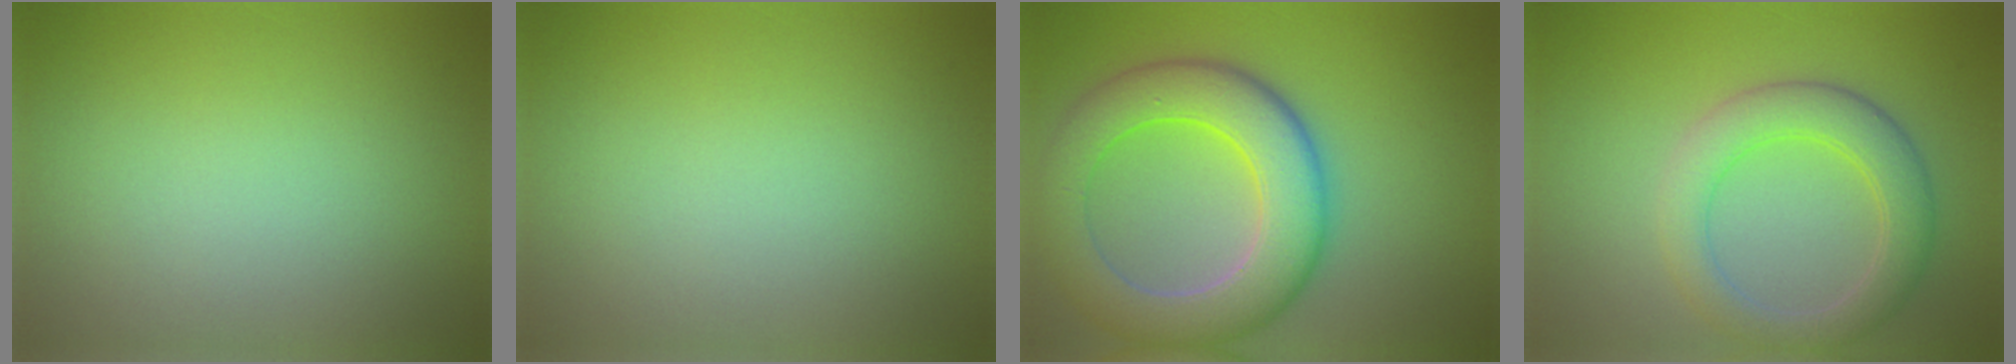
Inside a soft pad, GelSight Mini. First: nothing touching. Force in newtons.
{"total": 0.0}
{"total": 8.9, "press": 8.9, "slide": 0.6}
{"total": 4.7, "press": 4.6, "slide": 0.4}